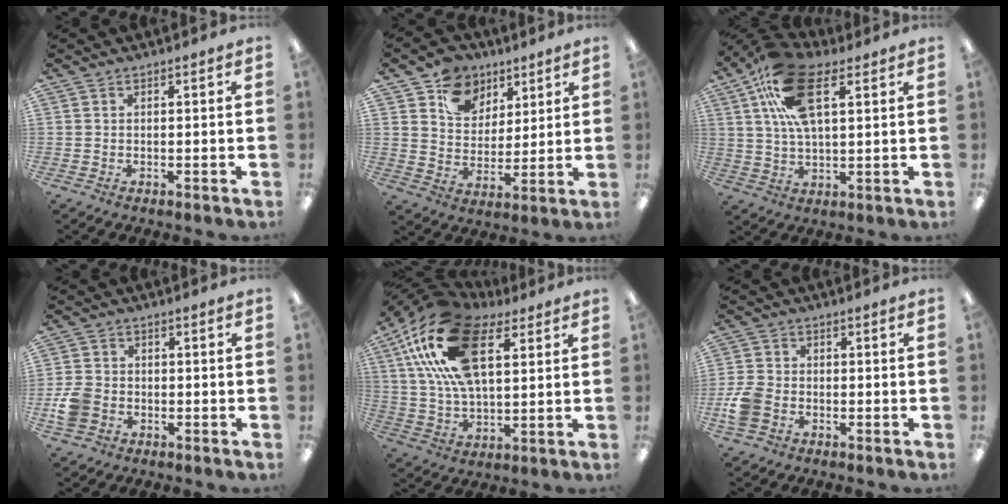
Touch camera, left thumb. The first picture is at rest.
{"total": 11.6, "force": [7.5, 8.5, 2.7], "torque": [-0.055, -0.044, 0.144]}
{"total": 16.9, "force": [7.6, 8.2, 12.7], "torque": [-0.248, -0.002, 0.135]}
{"total": 6.2, "force": [-2.1, 5.0, 3.0], "torque": [-0.051, 0.014, -0.035]}
{"total": 23.4, "force": [10.1, 12.1, 17.2], "torque": [-0.357, -0.018, 0.171]}
{"total": 6.5, "force": [-2.5, 4.8, 3.7], "torque": [-0.075, 0.017, -0.043]}